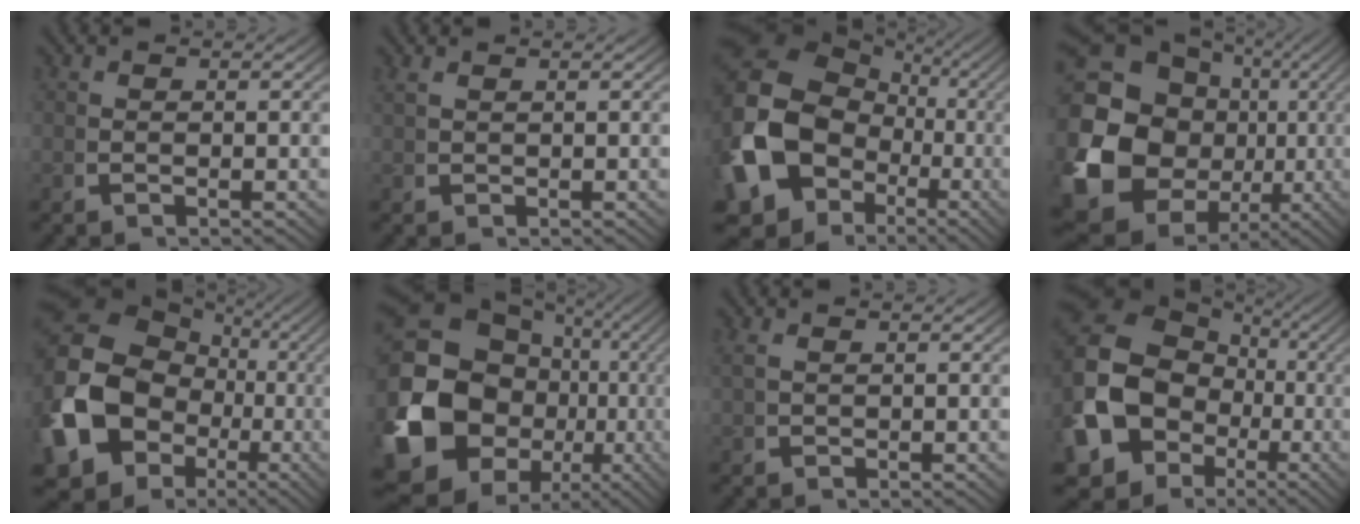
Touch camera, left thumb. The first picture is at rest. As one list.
[{"total": 0.6, "force": [0.5, -0.1, -0.1], "torque": [-0.003, 0.002, 0.015]}, {"total": 18.0, "force": [-1.4, 14.5, 10.7], "torque": [-0.235, -0.080, 0.012]}, {"total": 18.0, "force": [-1.1, 15.0, 9.9], "torque": [-0.235, -0.063, 0.000]}, {"total": 17.6, "force": [-1.8, 14.5, 9.9], "torque": [-0.222, -0.083, 0.003]}, {"total": 19.4, "force": [-2.3, 15.6, 11.4], "torque": [-0.253, -0.077, -0.012]}, {"total": 0.6, "force": [0.5, -0.1, 0.2], "torque": [-0.011, 0.001, 0.016]}, {"total": 16.5, "force": [-1.6, 13.6, 9.1], "torque": [-0.207, -0.079, 0.008]}]